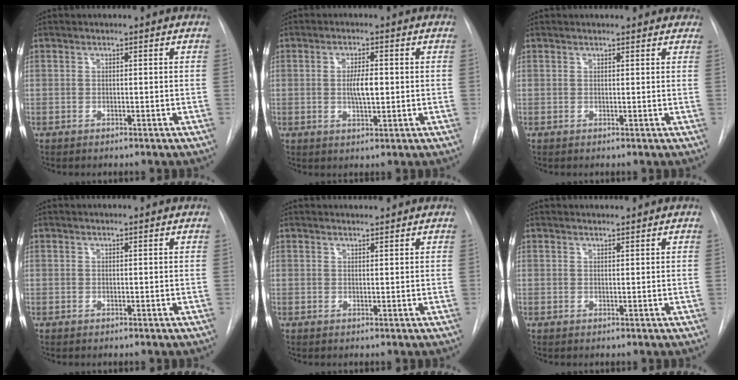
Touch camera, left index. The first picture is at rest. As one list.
[{"total": 3.9, "force": [0.1, 1.1, 3.8], "torque": [-0.067, 0.000, 0.002]}, {"total": 6.3, "force": [5.7, 2.1, 1.8], "torque": [-0.010, 0.014, 0.051]}, {"total": 1.2, "force": [1.2, 0.0, 0.2], "torque": [-0.011, 0.009, 0.012]}, {"total": 1.7, "force": [1.6, 0.1, 0.1], "torque": [-0.008, 0.010, 0.029]}, {"total": 1.2, "force": [1.2, 0.0, 0.0], "torque": [-0.007, 0.007, 0.024]}]